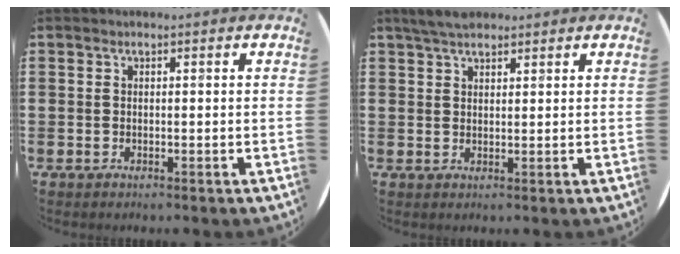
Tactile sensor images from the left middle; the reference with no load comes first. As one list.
[{"total": 3.1, "force": [2.8, 0.9, 1.1], "torque": [-0.027, 0.002, 0.051]}]